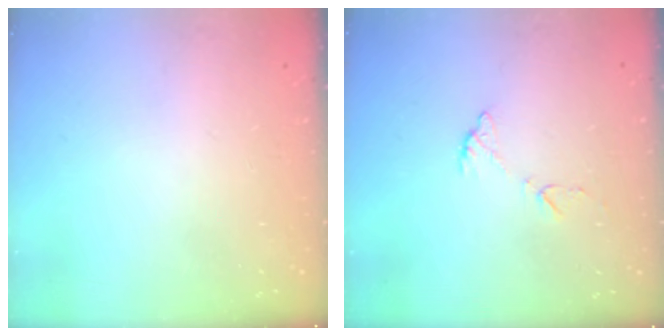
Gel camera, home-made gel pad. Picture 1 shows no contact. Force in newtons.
{"total": 6.6, "press": 6.6, "slide": 0.6}